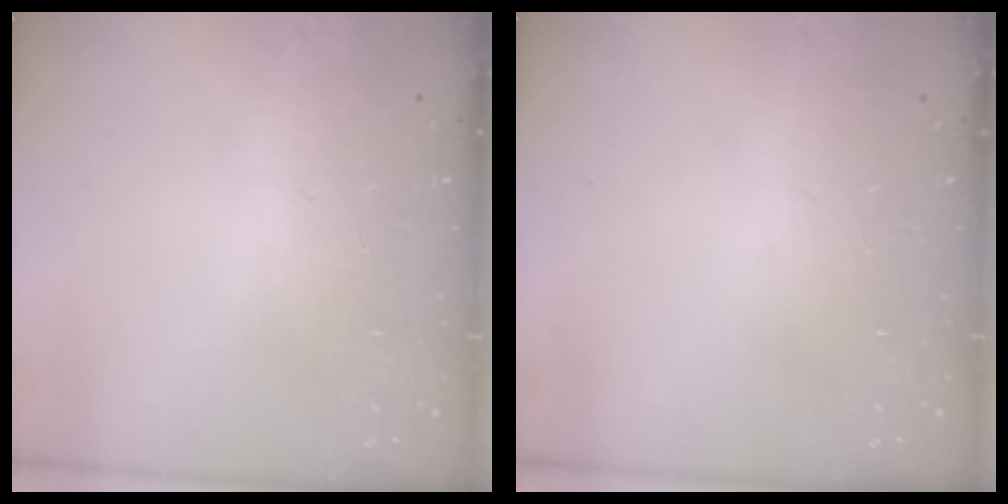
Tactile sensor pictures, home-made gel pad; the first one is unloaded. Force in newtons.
{"total": 0.0}